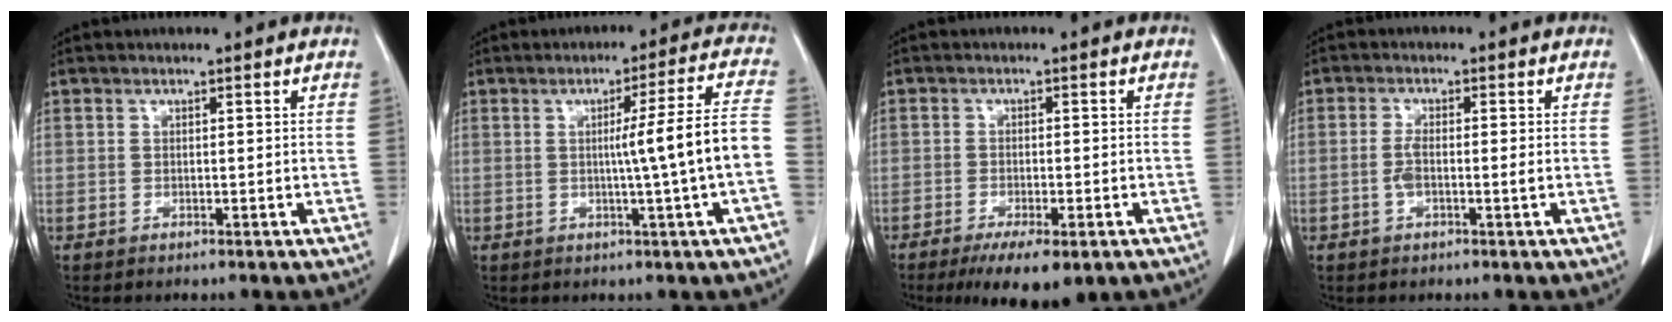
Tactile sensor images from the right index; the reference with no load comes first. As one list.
[{"total": 9.8, "force": [-1.2, -2.1, 9.5], "torque": [-0.133, 0.006, -0.014]}, {"total": 7.9, "force": [-5.0, 2.0, 5.8], "torque": [-0.084, -0.017, -0.071]}, {"total": 2.7, "force": [-0.6, 0.4, 2.6], "torque": [-0.055, 0.002, -0.012]}]